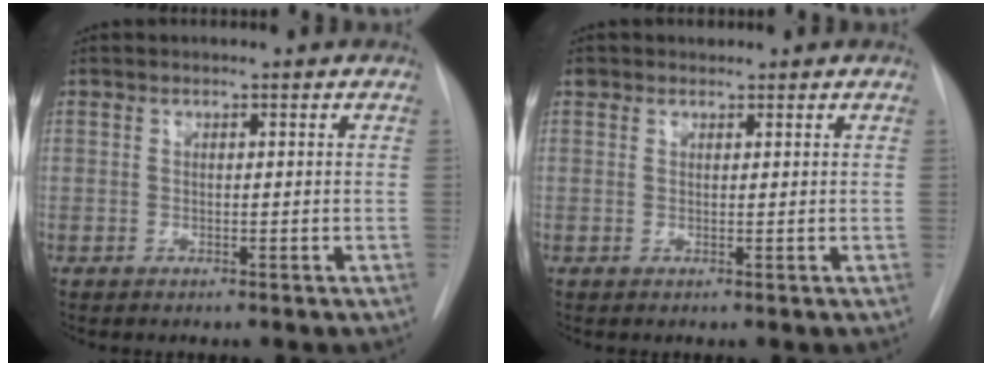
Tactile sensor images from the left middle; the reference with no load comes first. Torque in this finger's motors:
{"motor_torque": [0.06, -0.06, -0.04, -0.01]}